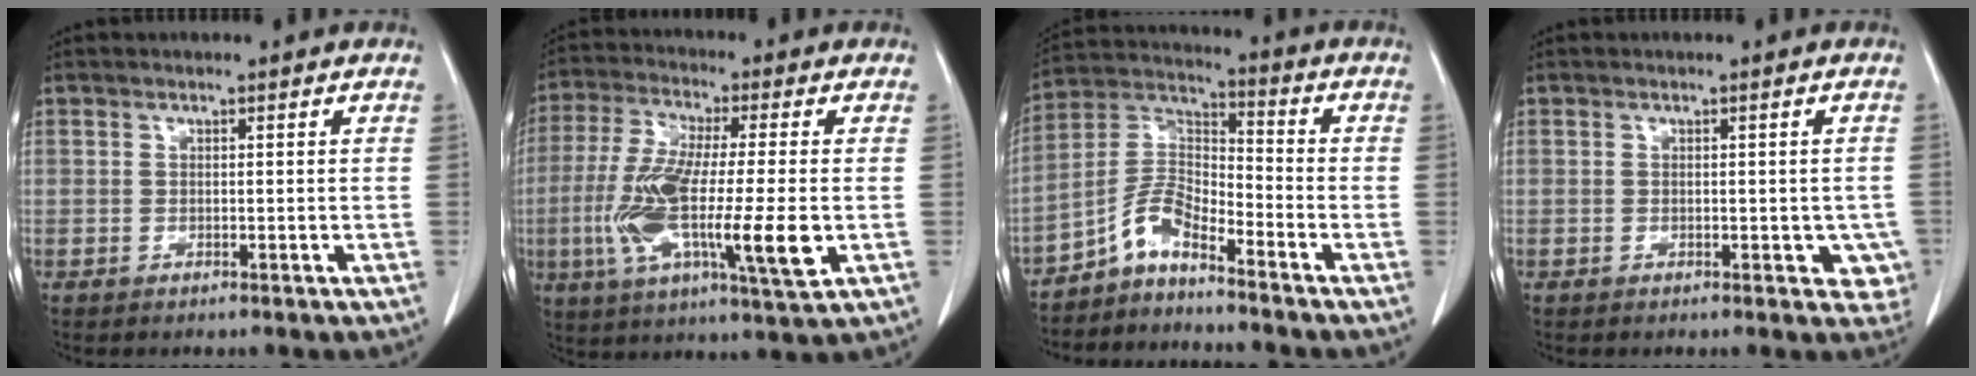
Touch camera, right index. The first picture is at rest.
{"total": 17.2, "force": [-2.9, 2.2, 16.8], "torque": [-0.318, -0.024, -0.050]}
{"total": 6.9, "force": [-5.4, 1.9, 3.8], "torque": [-0.081, 0.019, -0.111]}
{"total": 3.7, "force": [-0.8, 2.3, 2.8], "torque": [-0.003, 0.004, -0.004]}